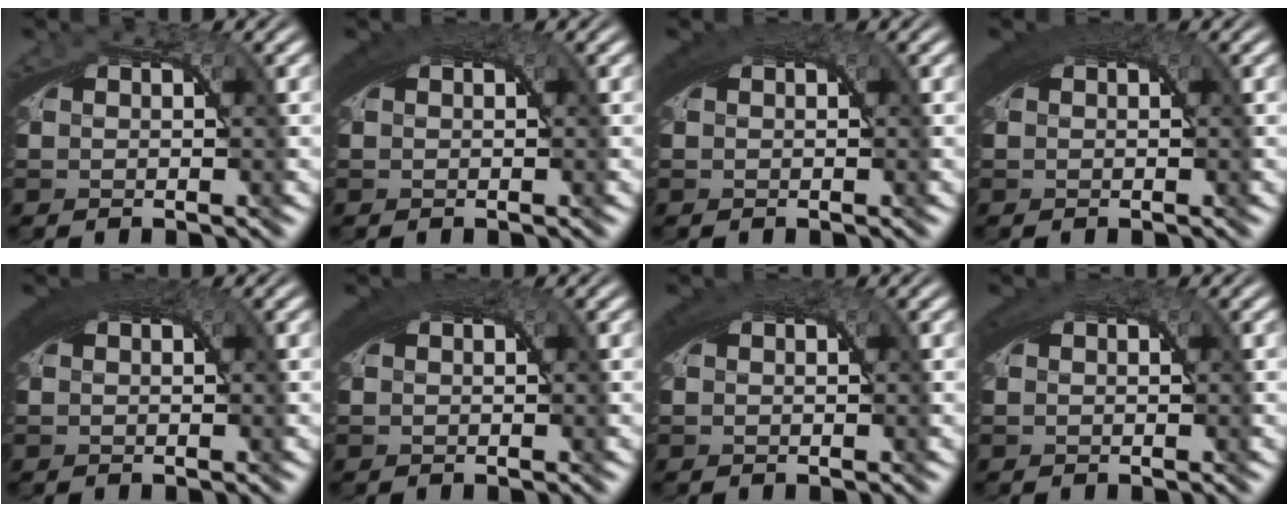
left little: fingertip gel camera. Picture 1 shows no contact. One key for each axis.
{"total": 3.4, "fx": 1.6, "fy": 1.2, "fz": 2.8, "tx": -0.040, "ty": 0.013, "tz": 0.021}
{"total": 3.3, "fx": 1.5, "fy": 1.2, "fz": 2.7, "tx": -0.040, "ty": 0.012, "tz": 0.020}
{"total": 4.1, "fx": 1.8, "fy": 1.4, "fz": 3.4, "tx": -0.047, "ty": 0.014, "tz": 0.023}
{"total": 4.2, "fx": 1.8, "fy": 1.4, "fz": 3.5, "tx": -0.048, "ty": 0.014, "tz": 0.023}
{"total": 3.7, "fx": 1.7, "fy": 1.3, "fz": 3.0, "tx": -0.042, "ty": 0.014, "tz": 0.022}
{"total": 3.0, "fx": 1.5, "fy": 1.0, "fz": 2.4, "tx": -0.037, "ty": 0.012, "tz": 0.019}
{"total": 2.6, "fx": 1.4, "fy": 1.0, "fz": 2.0, "tx": -0.033, "ty": 0.012, "tz": 0.018}